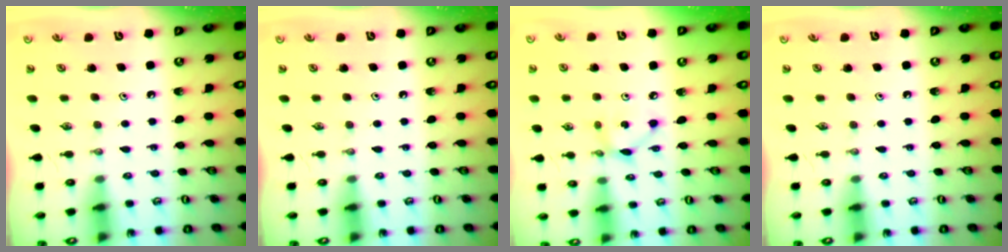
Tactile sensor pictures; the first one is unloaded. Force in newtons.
{"total": 0.0}
{"total": 5.1, "press": 5.1, "slide": 0.2}
{"total": 0.0}